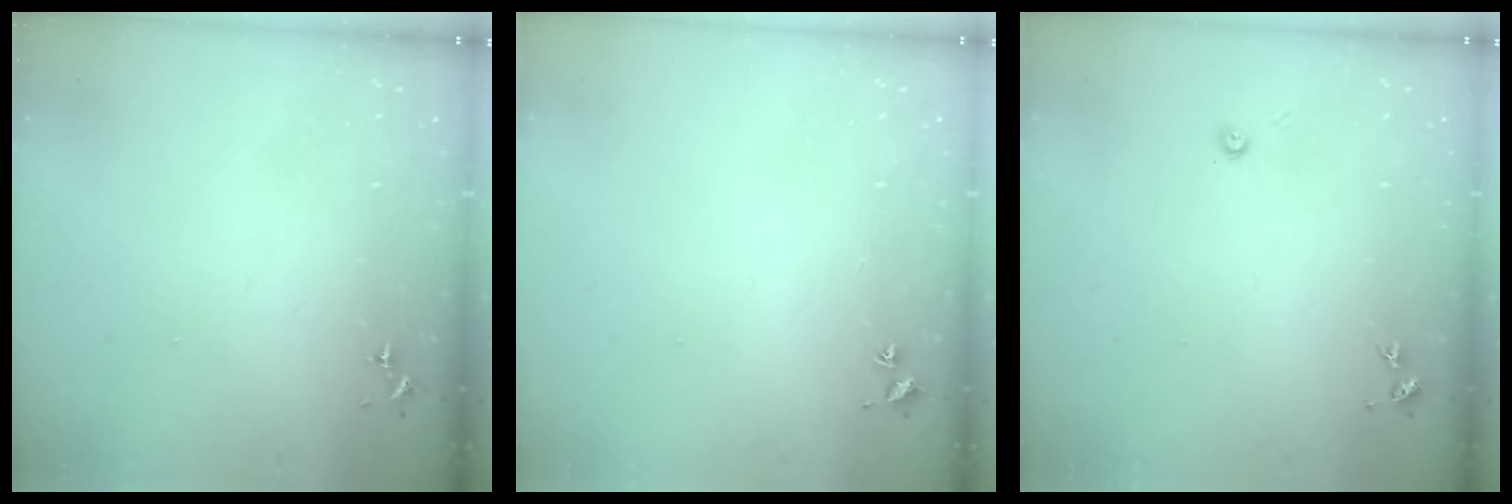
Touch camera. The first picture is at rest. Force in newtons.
{"total": 1.8, "press": 1.8, "slide": 0.2}
{"total": 3.5, "press": 3.5, "slide": 0.2}